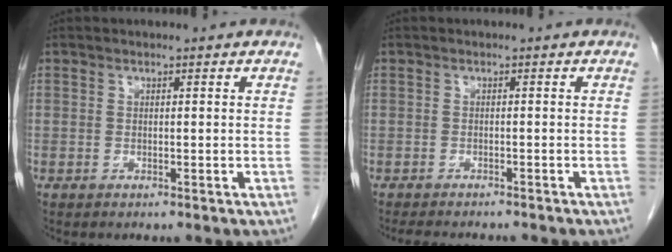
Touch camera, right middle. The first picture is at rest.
{"total": 7.2, "force": [-6.4, 1.5, 2.9], "torque": [-0.038, -0.005, -0.088]}